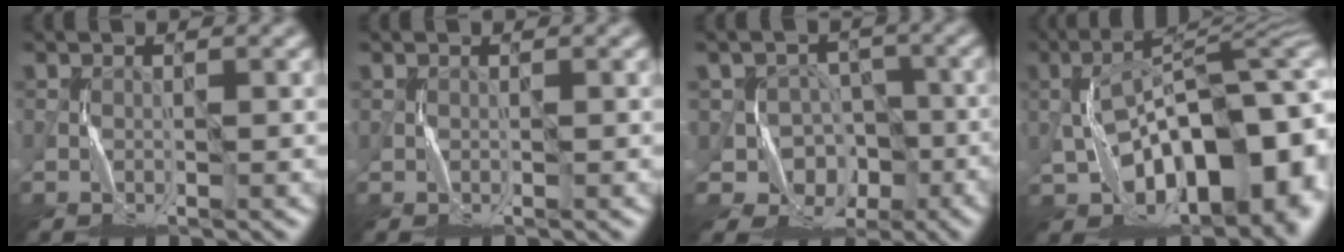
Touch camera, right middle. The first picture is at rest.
{"total": 0.0}
{"total": 7.9, "force": [-2.2, 7.0, 2.8], "torque": [-0.023, 0.013, -0.060]}
{"total": 15.7, "force": [-3.7, 8.5, 12.7], "torque": [-0.173, 0.009, -0.055]}